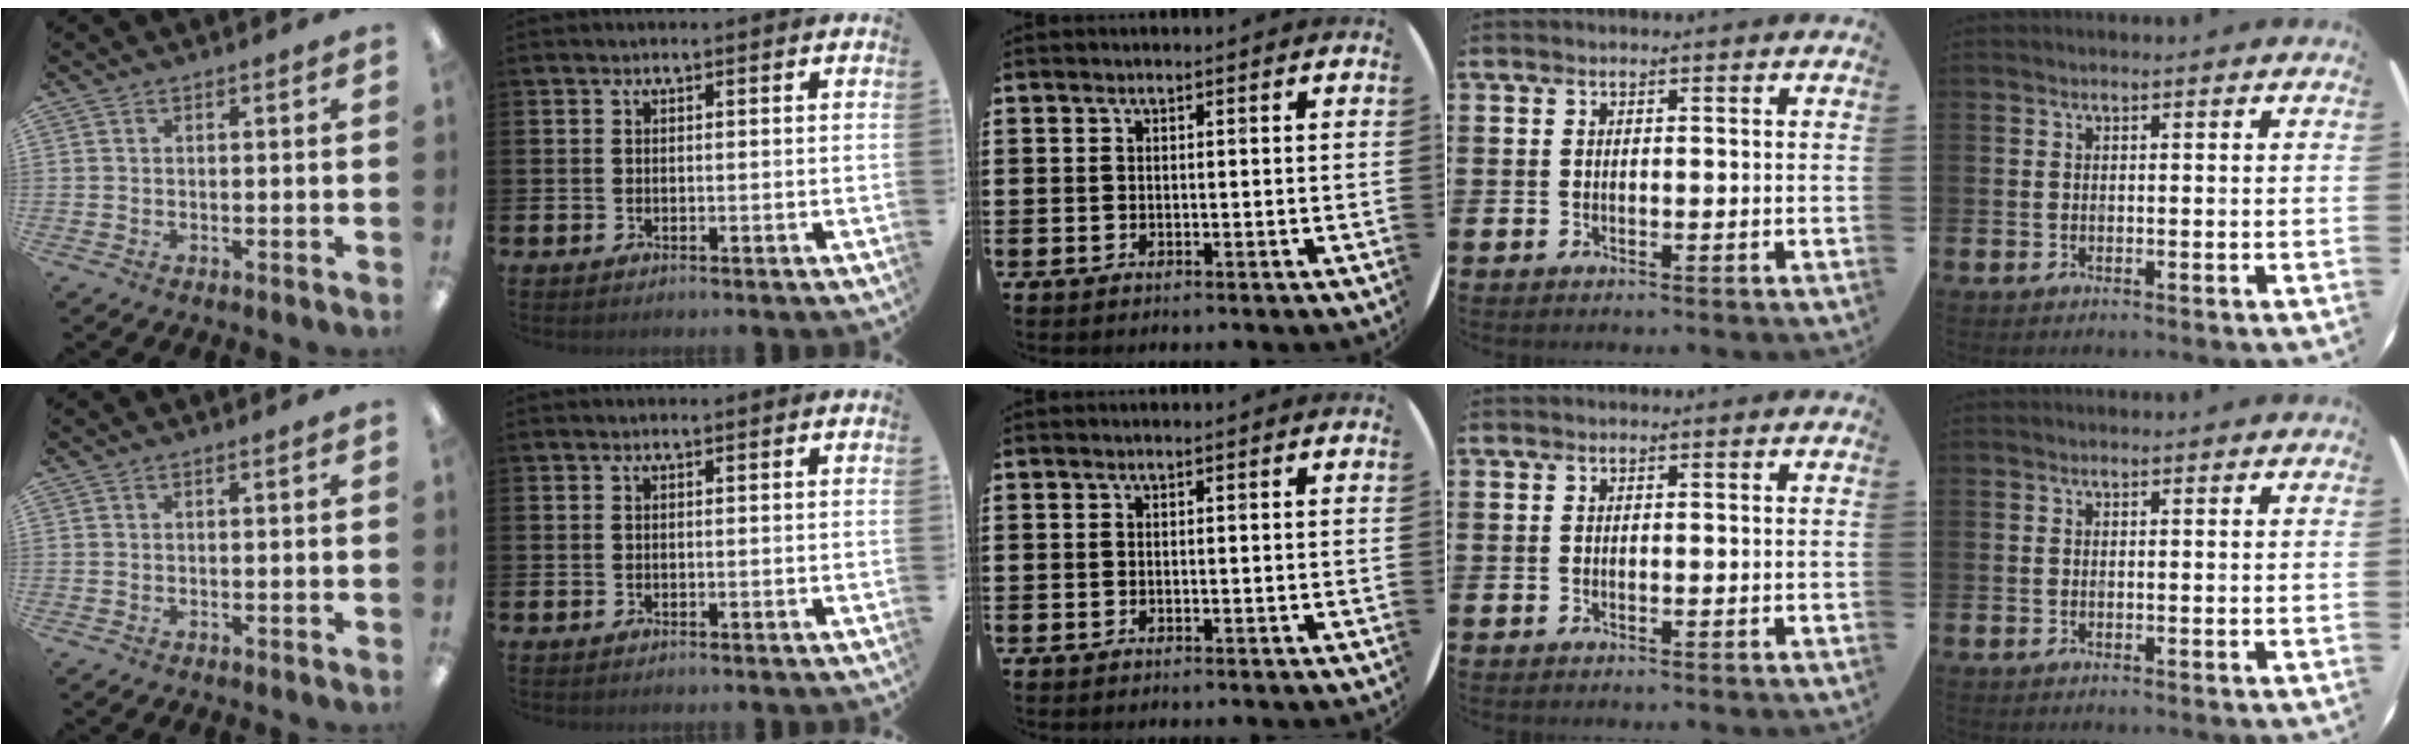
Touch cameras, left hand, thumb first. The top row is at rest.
{}